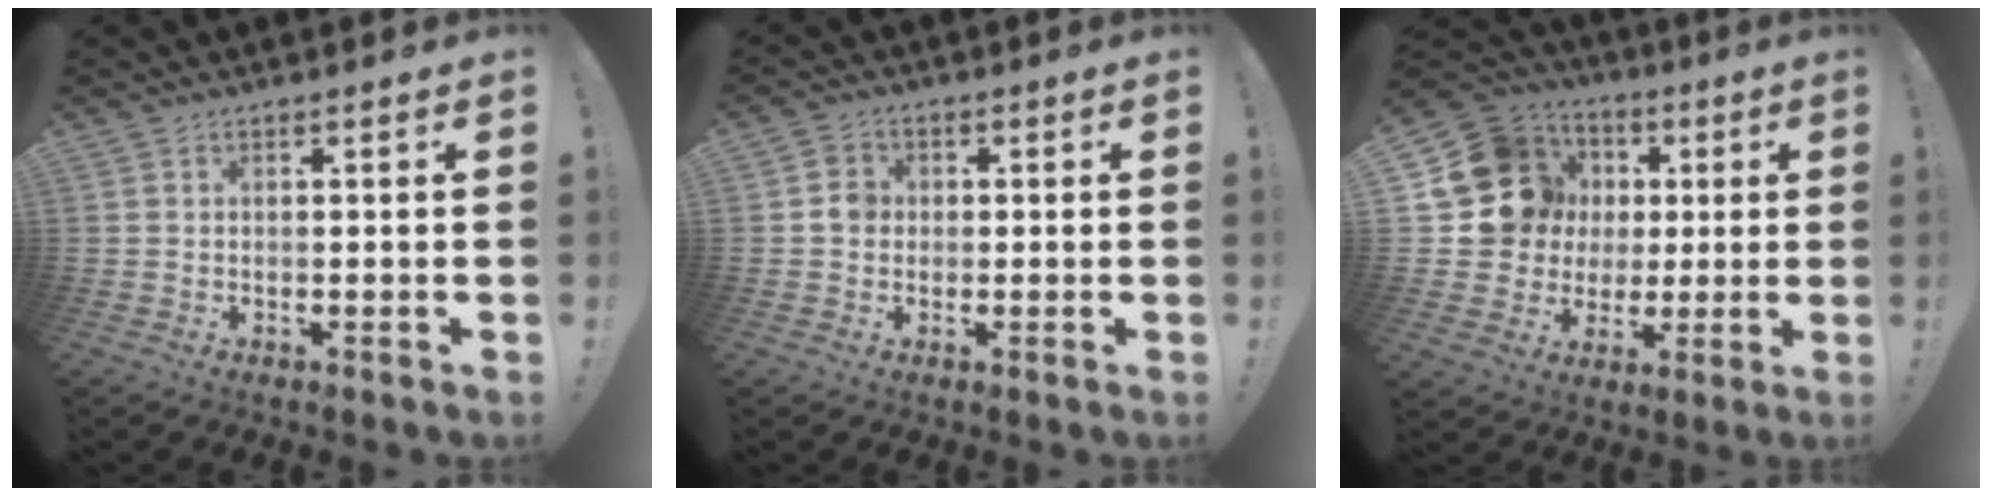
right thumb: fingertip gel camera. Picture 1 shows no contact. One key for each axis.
{"total": 3.7, "fx": -0.3, "fy": 3.3, "fz": 1.7, "tx": -0.021, "ty": 0.007, "tz": -0.007}
{"total": 16.1, "fx": 3.8, "fy": 14.5, "fz": 5.8, "tx": -0.091, "ty": -0.012, "tz": 0.107}